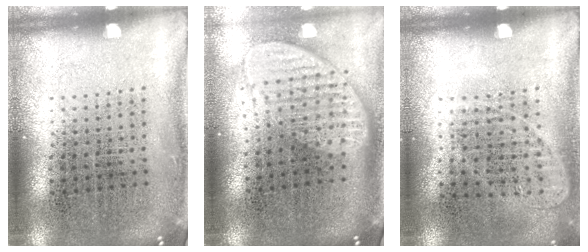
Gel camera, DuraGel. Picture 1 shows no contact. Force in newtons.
{"total": 2.0, "press": 1.6, "slide": 1.2}
{"total": 1.0, "press": 0.9, "slide": 0.4}